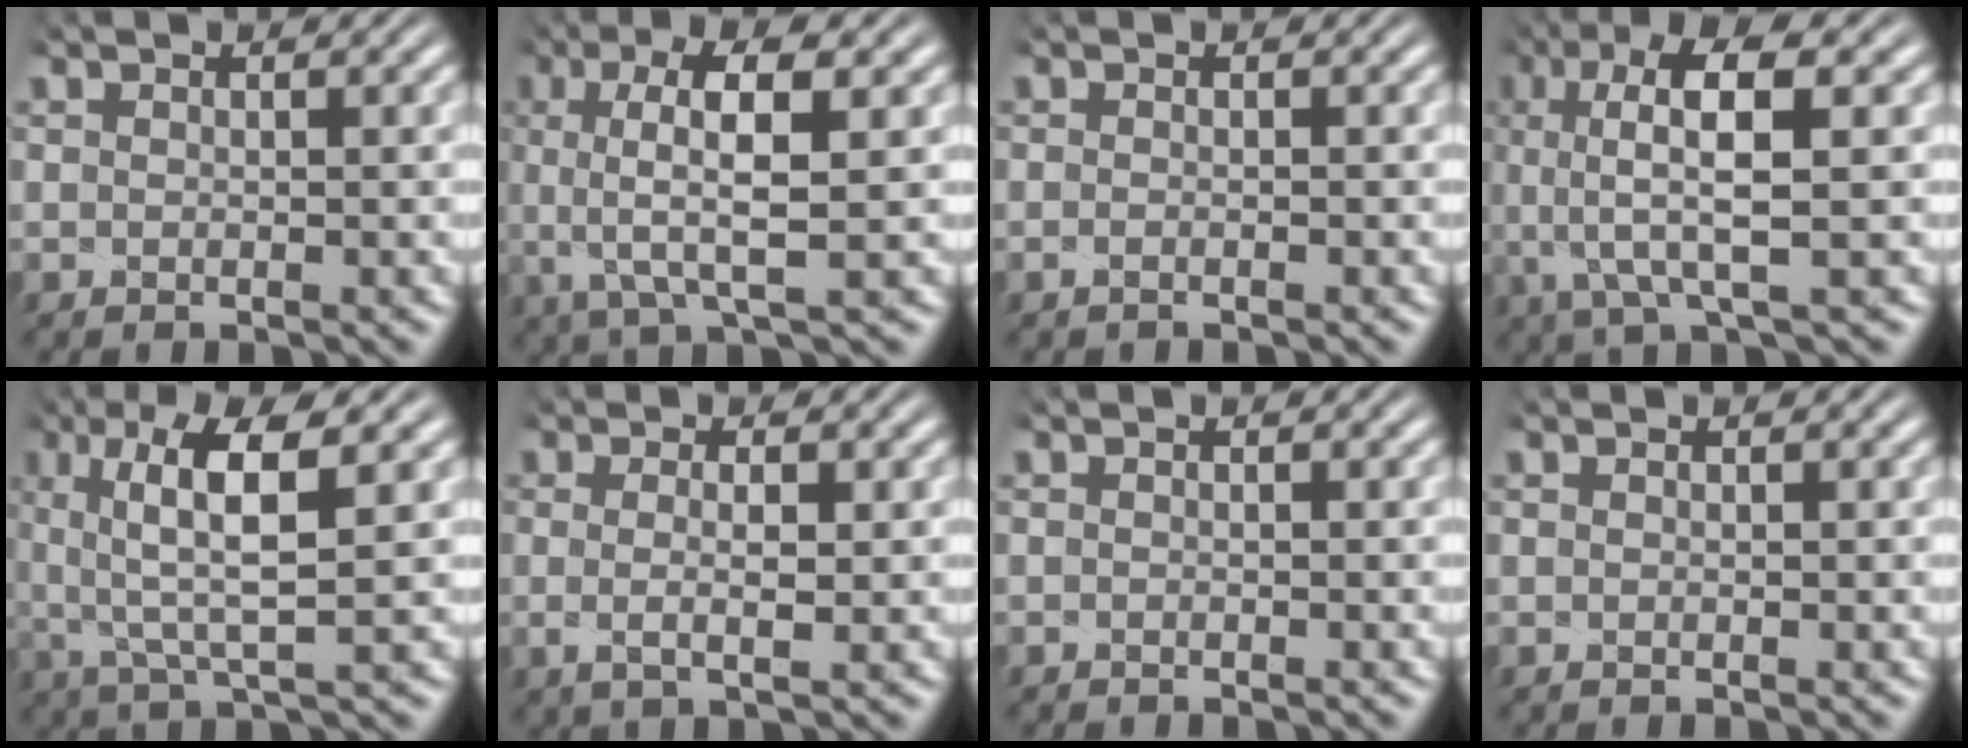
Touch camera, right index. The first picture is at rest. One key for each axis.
{"total": 6.2, "fx": -0.2, "fy": 2.5, "fz": 5.7, "tx": -0.126, "ty": -0.010, "tz": -0.001}
{"total": 0.9, "fx": -0.8, "fy": 0.1, "fz": 0.2, "tx": -0.012, "ty": 0.001, "tz": -0.017}
{"total": 7.5, "fx": 0.7, "fy": 3.3, "fz": 6.7, "tx": -0.153, "ty": -0.009, "tz": 0.011}
{"total": 7.0, "fx": 0.9, "fy": 2.9, "fz": 6.3, "tx": -0.118, "ty": 0.003, "tz": 0.015}
{"total": 2.5, "fx": -0.6, "fy": 0.7, "fz": 2.3, "tx": -0.051, "ty": -0.012, "tz": -0.008}
{"total": 0.6, "fx": -0.5, "fy": 0.2, "fz": -0.2, "tx": -0.004, "ty": -0.003, "tz": -0.008}
{"total": 0.0}